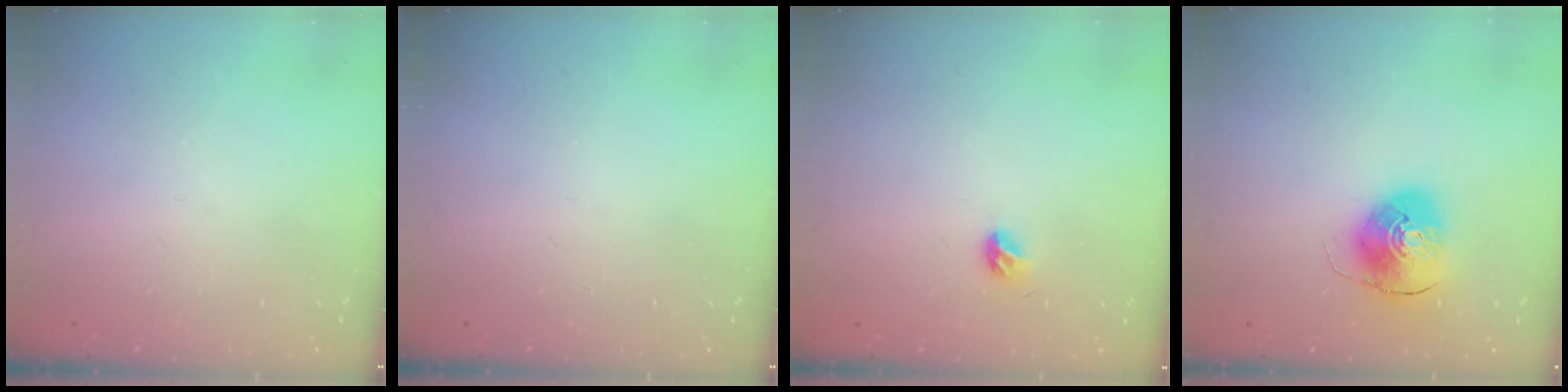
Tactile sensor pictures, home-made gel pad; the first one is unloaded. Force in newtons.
{"total": 0.0}
{"total": 4.0, "press": 3.9, "slide": 1.0}
{"total": 9.2, "press": 9.0, "slide": 1.5}